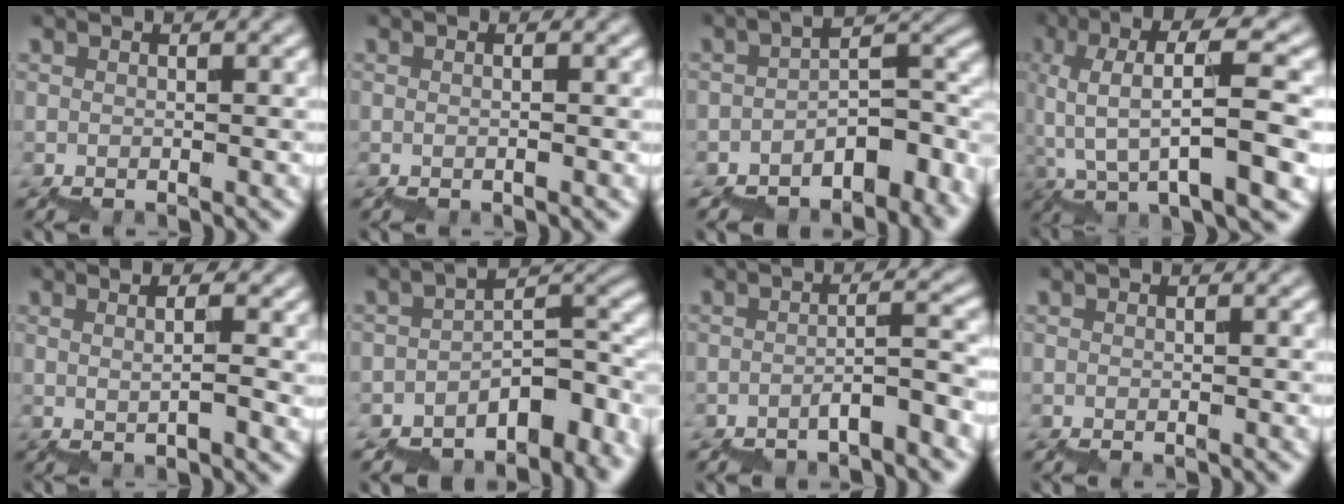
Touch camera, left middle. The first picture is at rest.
{"total": 0.5, "force": [0.2, 0.1, 0.5], "torque": [-0.006, 0.000, 0.000]}
{"total": 6.6, "force": [-3.6, 3.3, 4.4], "torque": [-0.053, 0.010, -0.062]}
{"total": 8.2, "force": [0.9, 2.2, 7.9], "torque": [-0.139, 0.022, 0.016]}
{"total": 3.1, "force": [1.7, 0.7, 2.5], "torque": [-0.022, 0.005, 0.032]}
{"total": 7.6, "force": [-4.4, 4.0, 4.8], "torque": [-0.060, 0.008, -0.067]}
{"total": 2.8, "force": [-1.5, 0.4, 2.4], "torque": [-0.032, 0.022, -0.023]}
{"total": 0.0}